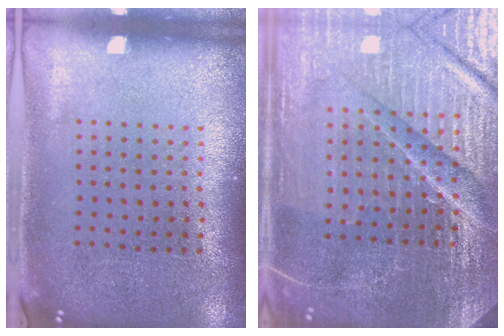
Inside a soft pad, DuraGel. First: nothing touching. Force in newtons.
{"total": 5.8, "press": 5.3, "slide": 2.4}